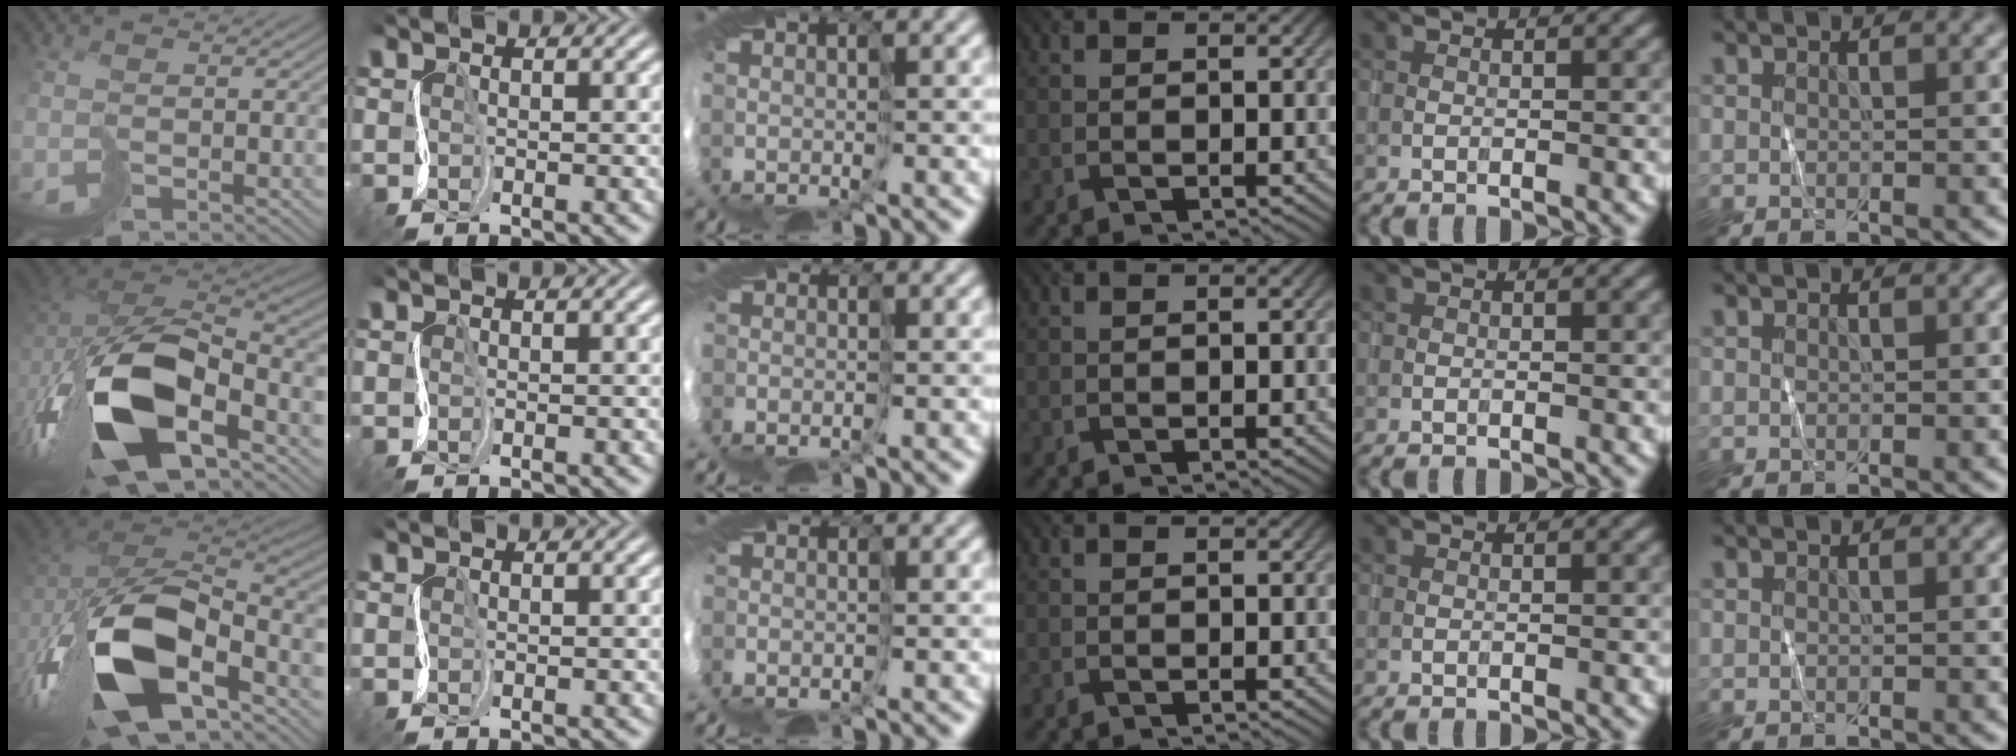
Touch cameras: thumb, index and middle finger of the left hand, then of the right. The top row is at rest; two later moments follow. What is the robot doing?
{"motion": "cut", "object": "tape"}